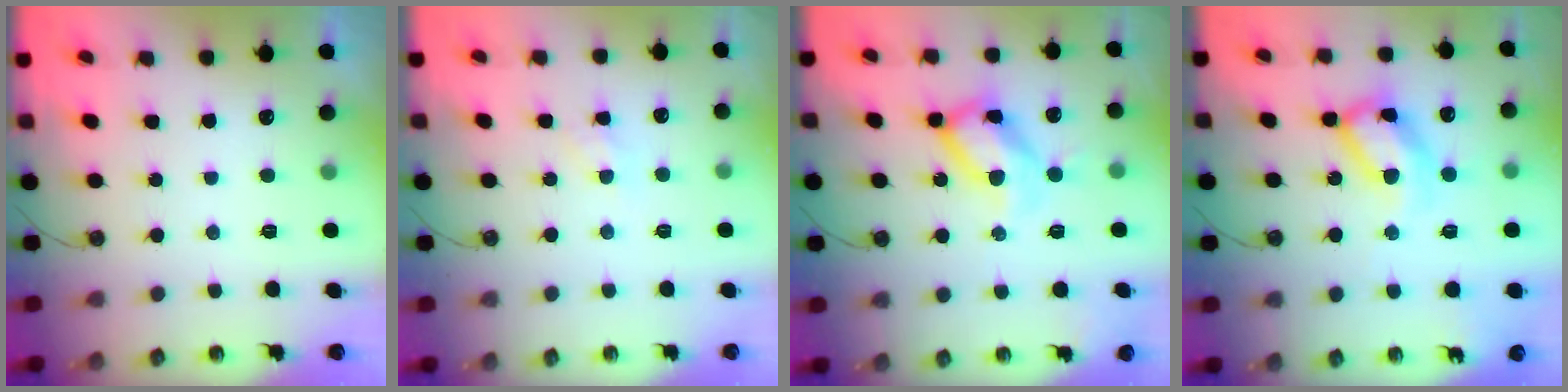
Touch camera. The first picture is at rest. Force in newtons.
{"total": 5.0, "press": 5.0, "slide": 0.5}
{"total": 16.3, "press": 16.3, "slide": 0.9}
{"total": 17.2, "press": 17.2, "slide": 1.5}